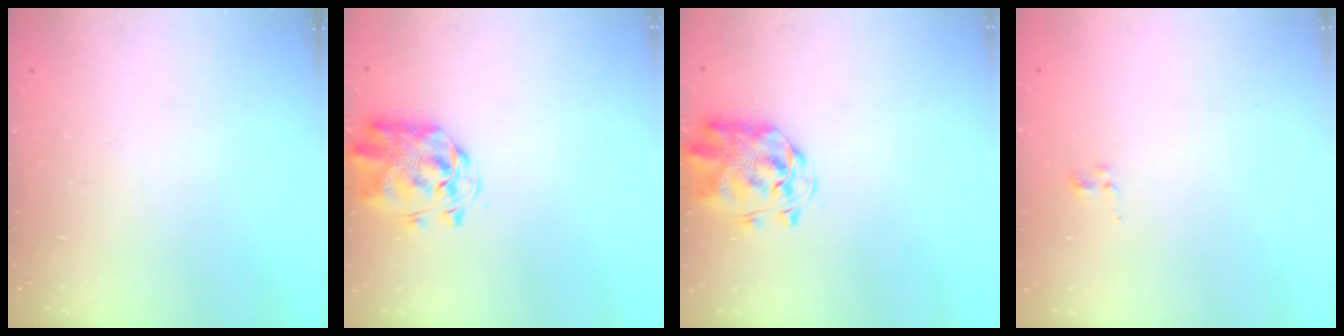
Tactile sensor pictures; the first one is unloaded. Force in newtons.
{"total": 2.9, "press": 2.8, "slide": 0.8}
{"total": 2.9, "press": 2.8, "slide": 0.8}
{"total": 0.7, "press": 0.4, "slide": 0.6}